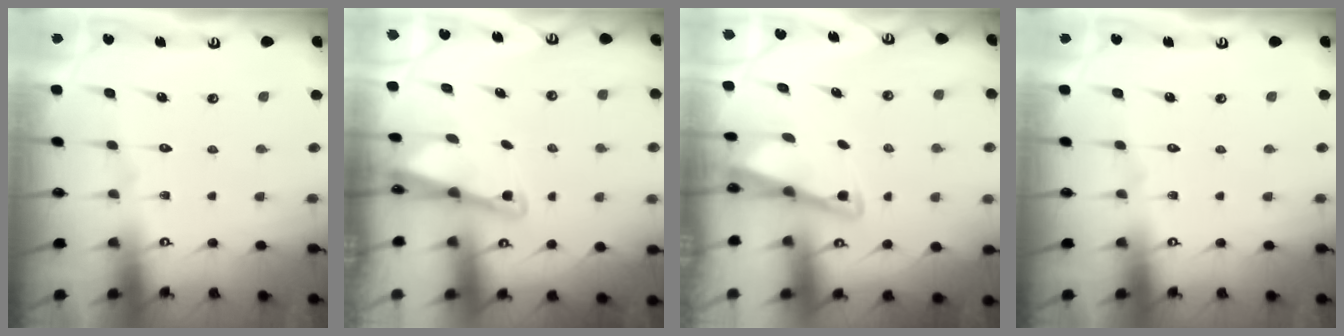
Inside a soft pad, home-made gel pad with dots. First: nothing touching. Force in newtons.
{"total": 2.3, "press": 2.3, "slide": 0.3}
{"total": 3.0, "press": 2.9, "slide": 0.4}
{"total": 0.0}